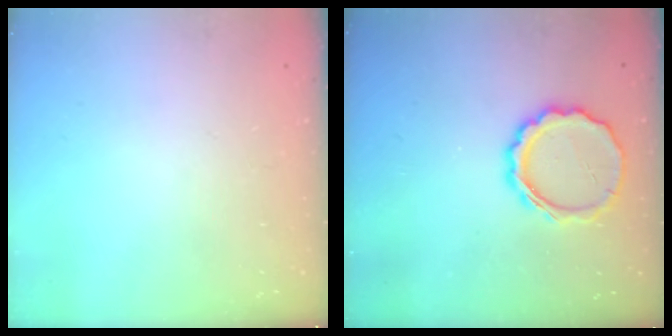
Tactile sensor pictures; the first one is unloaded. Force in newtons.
{"total": 11.1, "press": 10.8, "slide": 2.4}